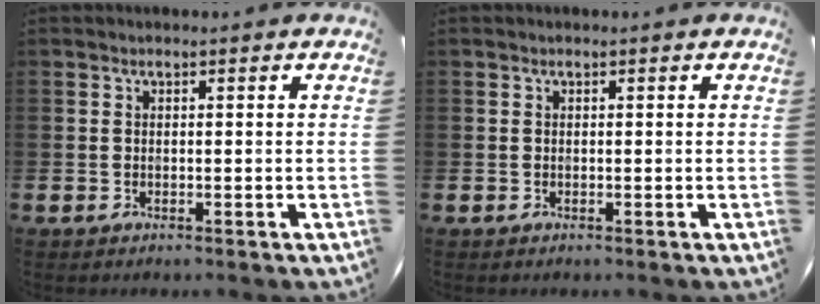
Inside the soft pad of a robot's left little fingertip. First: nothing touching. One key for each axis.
{"total": 0.0}